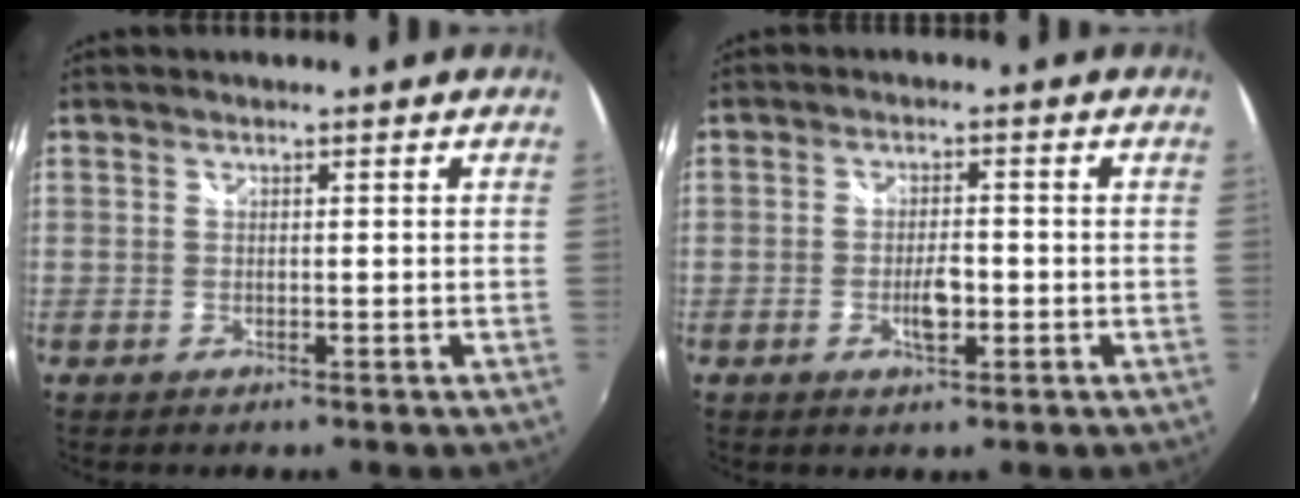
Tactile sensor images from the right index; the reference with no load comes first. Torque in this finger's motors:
{"motor_torque": [-0.93, 1.09, 0.07, 0.03]}